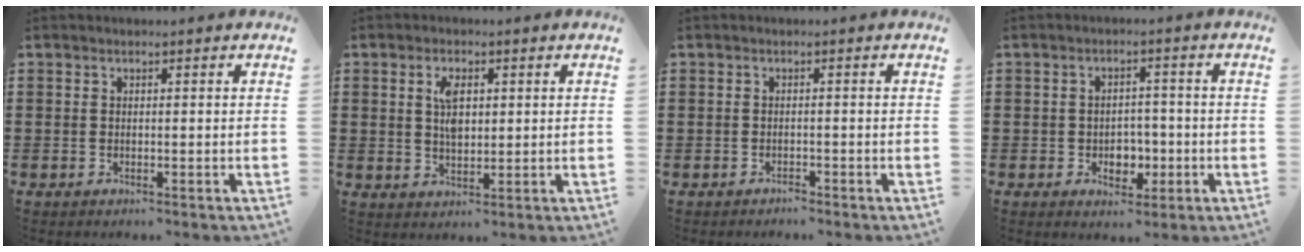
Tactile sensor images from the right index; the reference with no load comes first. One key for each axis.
{"total": 4.3, "fx": 1.0, "fy": 2.2, "fz": 3.6, "tx": -0.069, "ty": 0.007, "tz": 0.015}
{"total": 1.1, "fx": -1.1, "fy": 0.2, "fz": -0.1, "tx": -0.001, "ty": 0.005, "tz": -0.025}
{"total": 3.9, "fx": -1.3, "fy": 2.9, "fz": 2.2, "tx": -0.030, "ty": 0.000, "tz": -0.028}